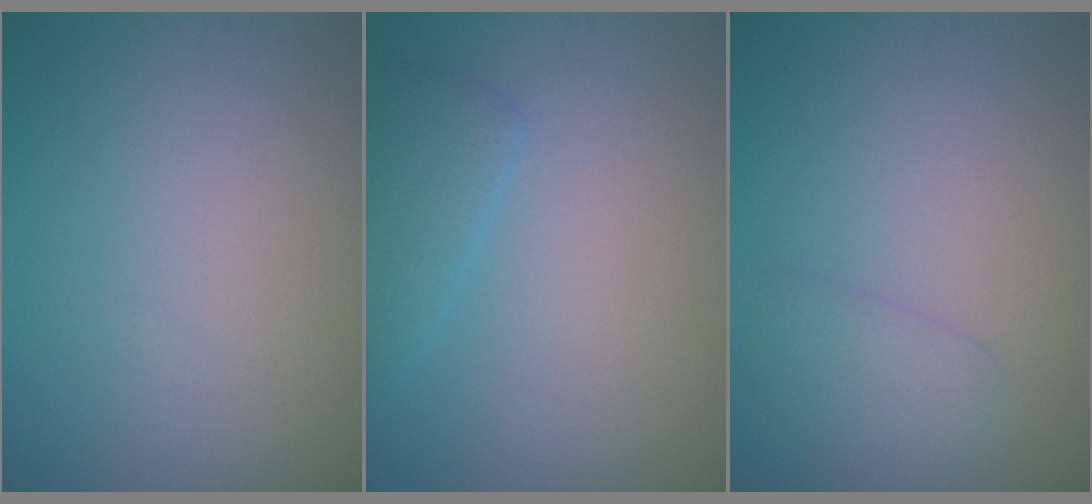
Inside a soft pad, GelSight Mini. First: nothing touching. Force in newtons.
{"total": 2.2, "press": 2.1, "slide": 0.2}
{"total": 1.8, "press": 1.8, "slide": 0.0}